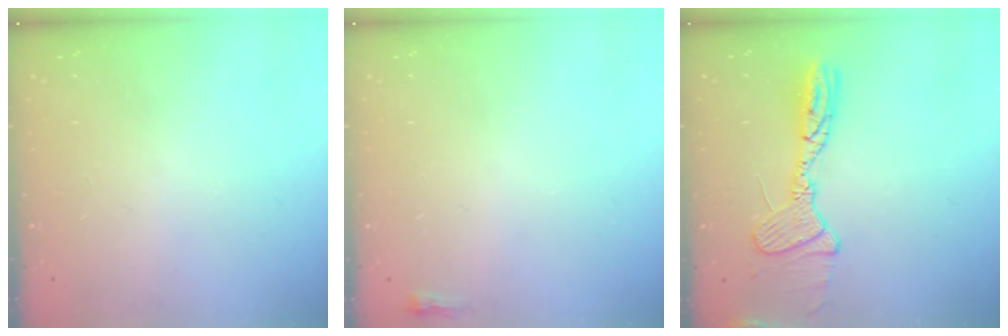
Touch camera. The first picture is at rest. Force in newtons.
{"total": 2.2, "press": 2.2, "slide": 0.6}
{"total": 13.1, "press": 13.1, "slide": 0.3}